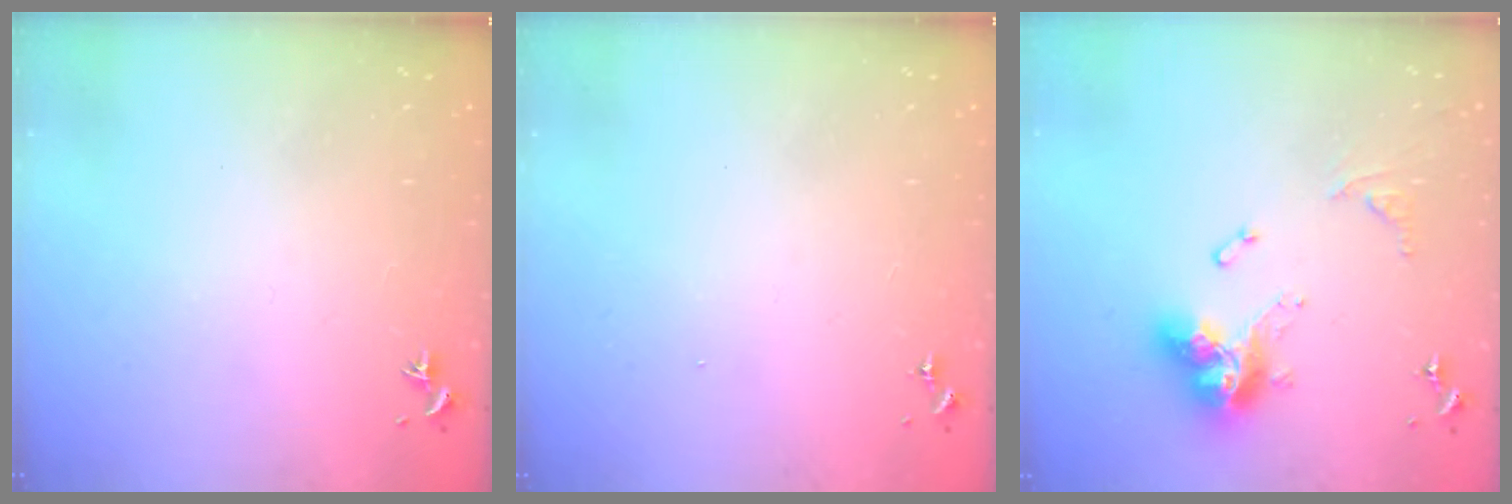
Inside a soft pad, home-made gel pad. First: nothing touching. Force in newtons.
{"total": 0.0}
{"total": 14.6, "press": 14.6, "slide": 1.1}